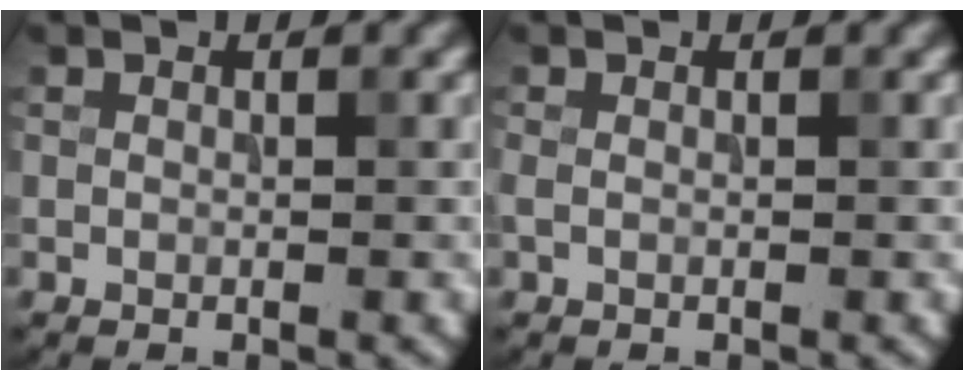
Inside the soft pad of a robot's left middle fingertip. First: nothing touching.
{"total": 0.6, "force": [0.0, 0.3, 0.5], "torque": [-0.015, -0.001, -0.002]}